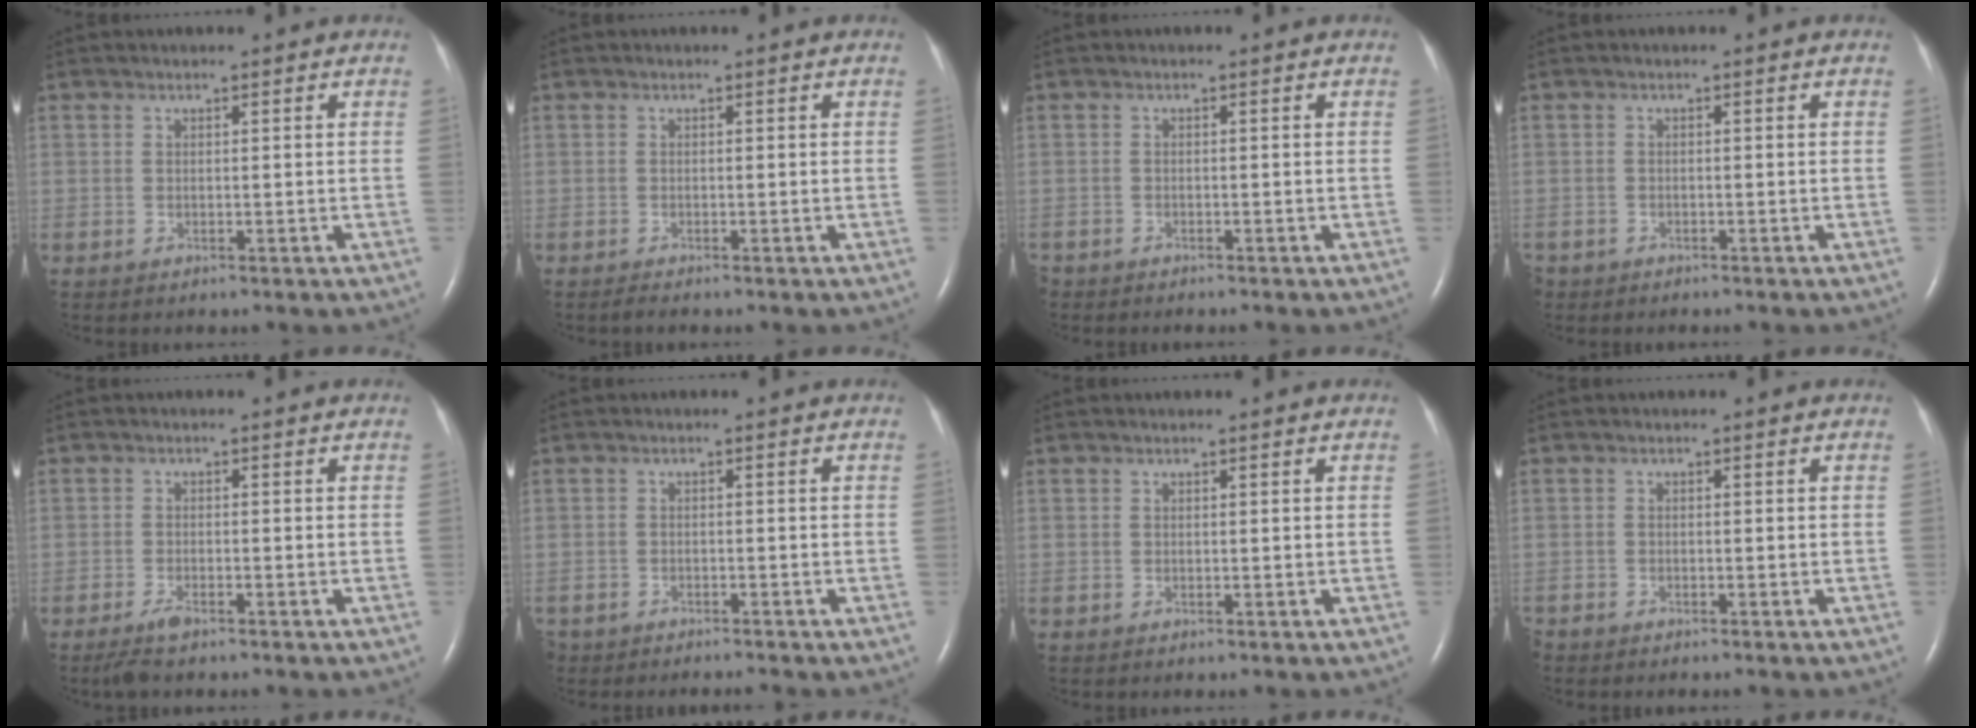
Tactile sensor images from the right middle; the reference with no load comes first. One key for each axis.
{"total": 0.7, "fx": -0.6, "fy": -0.1, "fz": 0.3, "tx": -0.013, "ty": -0.003, "tz": -0.013}
{"total": 1.9, "fx": -1.7, "fy": 0.6, "fz": 0.4, "tx": -0.010, "ty": -0.003, "tz": -0.027}
{"total": 2.0, "fx": -1.6, "fy": 1.1, "fz": 0.3, "tx": -0.011, "ty": 0.000, "tz": -0.027}
{"total": 2.8, "fx": -2.2, "fy": 0.4, "fz": 1.7, "tx": -0.045, "ty": -0.008, "tz": -0.040}
{"total": 3.4, "fx": -3.3, "fy": 0.6, "fz": 0.6, "tx": -0.007, "ty": -0.011, "tz": -0.054}
{"total": 0.0}
{"total": 1.4, "fx": -1.3, "fy": 0.3, "fz": 0.3, "tx": -0.007, "ty": -0.002, "tz": -0.023}